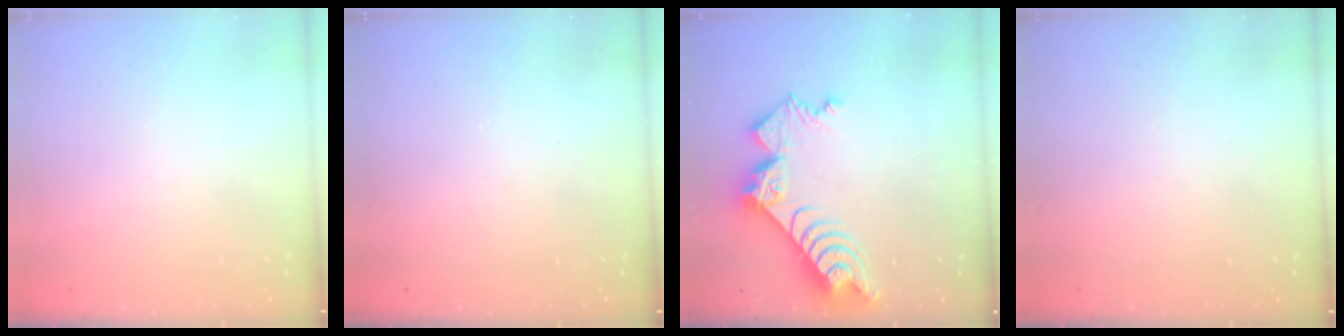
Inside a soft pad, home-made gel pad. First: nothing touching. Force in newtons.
{"total": 0.0}
{"total": 10.7, "press": 10.6, "slide": 1.1}
{"total": 0.0}